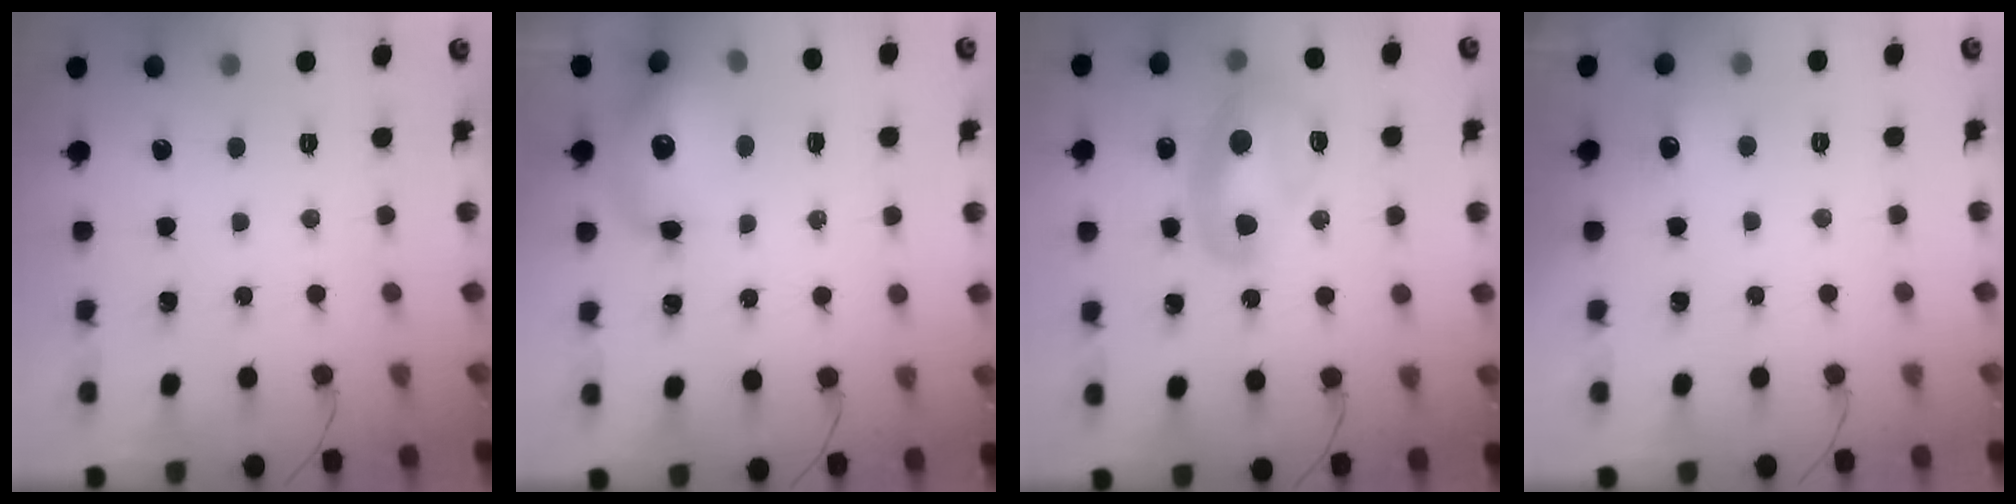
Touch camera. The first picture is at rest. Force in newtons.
{"total": 13.7, "press": 13.2, "slide": 3.8}
{"total": 12.2, "press": 12.2, "slide": 1.0}
{"total": 4.2, "press": 3.7, "slide": 1.9}